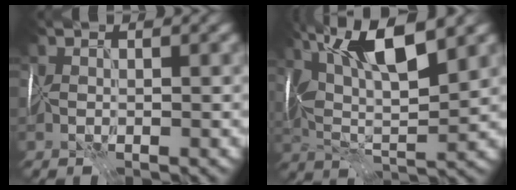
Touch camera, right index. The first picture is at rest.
{"total": 10.5, "force": [4.7, 3.4, 8.7], "torque": [-0.162, 0.013, 0.081]}